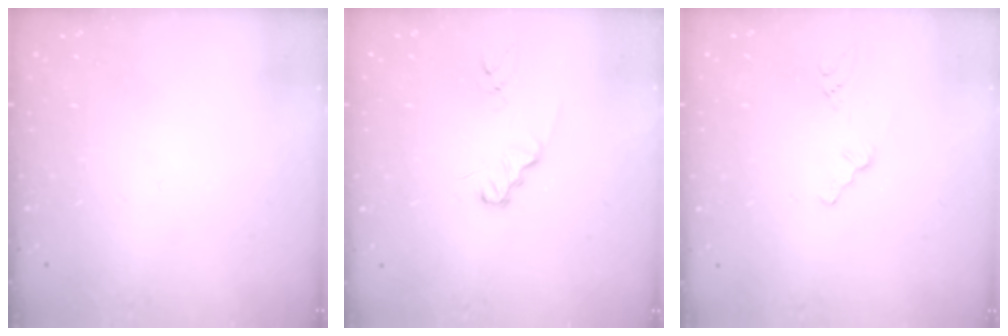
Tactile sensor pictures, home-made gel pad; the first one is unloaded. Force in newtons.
{"total": 1.8, "press": 1.8, "slide": 0.3}
{"total": 1.3, "press": 1.3, "slide": 0.2}